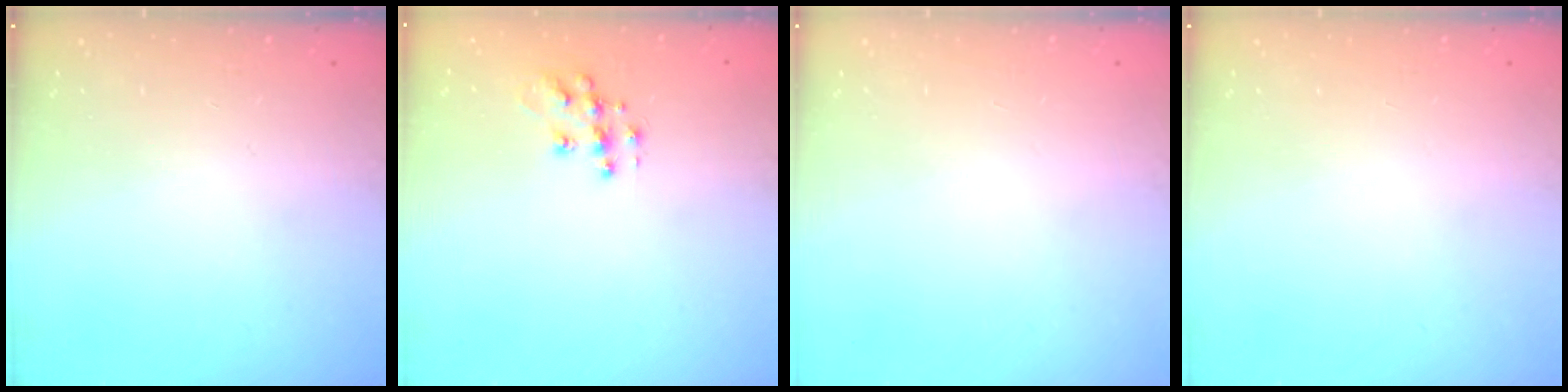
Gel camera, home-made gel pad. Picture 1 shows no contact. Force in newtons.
{"total": 10.2, "press": 10.2, "slide": 0.7}
{"total": 0.0}
{"total": 0.0}